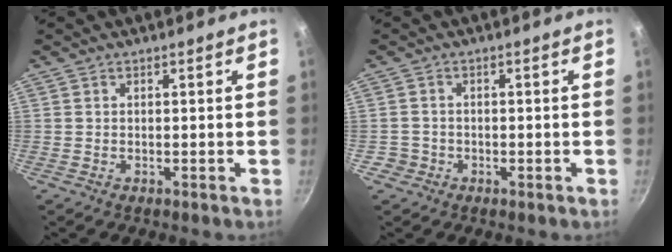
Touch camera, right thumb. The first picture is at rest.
{"total": 2.2, "force": [-0.9, 1.9, 0.2], "torque": [0.007, 0.017, -0.012]}